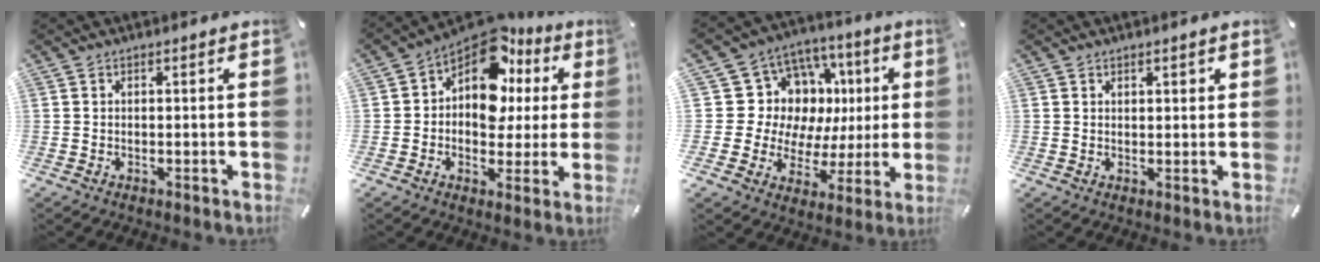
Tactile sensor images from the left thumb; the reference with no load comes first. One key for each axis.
{"total": 13.4, "fx": 6.0, "fy": 8.9, "fz": 8.0, "tx": -0.125, "ty": -0.048, "tz": 0.109}
{"total": 14.5, "fx": 3.4, "fy": 13.0, "fz": 5.5, "tx": -0.077, "ty": -0.041, "tz": 0.085}
{"total": 1.3, "fx": 0.9, "fy": 0.9, "fz": 0.3, "tx": 0.002, "ty": -0.001, "tz": 0.015}